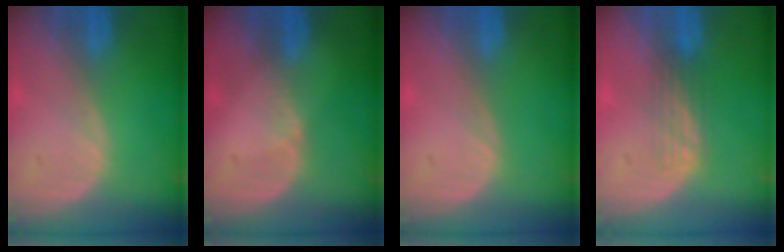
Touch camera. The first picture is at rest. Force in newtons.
{"total": 1.4, "press": 0.9, "slide": 1.1}
{"total": 0.0}
{"total": 2.9, "press": 2.5, "slide": 1.5}